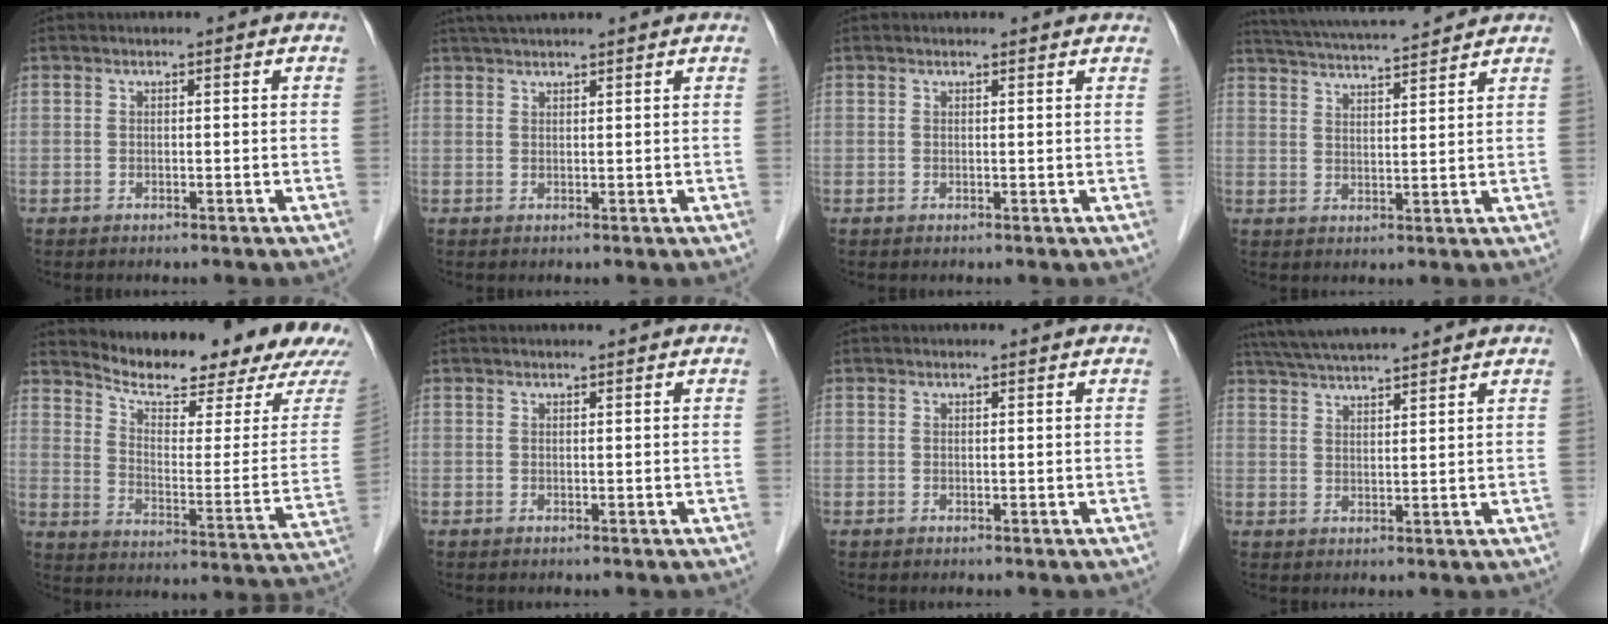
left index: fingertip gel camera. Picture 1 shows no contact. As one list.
[{"total": 7.4, "force": [6.5, 0.4, 3.4], "torque": [-0.052, 0.041, 0.093]}, {"total": 3.2, "force": [3.0, 0.6, 0.8], "torque": [-0.013, 0.014, 0.026]}, {"total": 12.0, "force": [11.2, 0.6, 4.5], "torque": [-0.088, 0.026, 0.171]}, {"total": 20.6, "force": [18.6, 2.5, 8.6], "torque": [-0.134, -0.064, 0.242]}, {"total": 1.9, "force": [1.7, 0.1, 0.9], "torque": [-0.009, 0.017, 0.023]}, {"total": 0.9, "force": [0.9, 0.1, 0.2], "torque": [-0.010, 0.007, 0.010]}, {"total": 11.1, "force": [10.0, 0.7, 4.7], "torque": [-0.085, 0.034, 0.157]}]